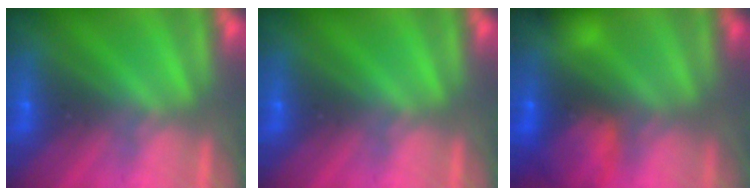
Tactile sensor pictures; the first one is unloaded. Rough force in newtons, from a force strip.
{"total": 0.0}
{"total": 9.6}